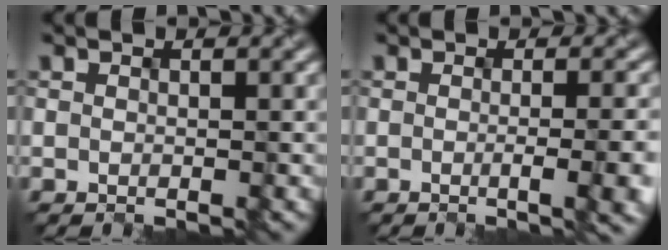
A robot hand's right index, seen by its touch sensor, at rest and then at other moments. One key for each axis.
{"total": 6.2, "fx": -1.0, "fy": 2.5, "fz": 5.5, "tx": -0.037, "ty": 0.004, "tz": -0.009}